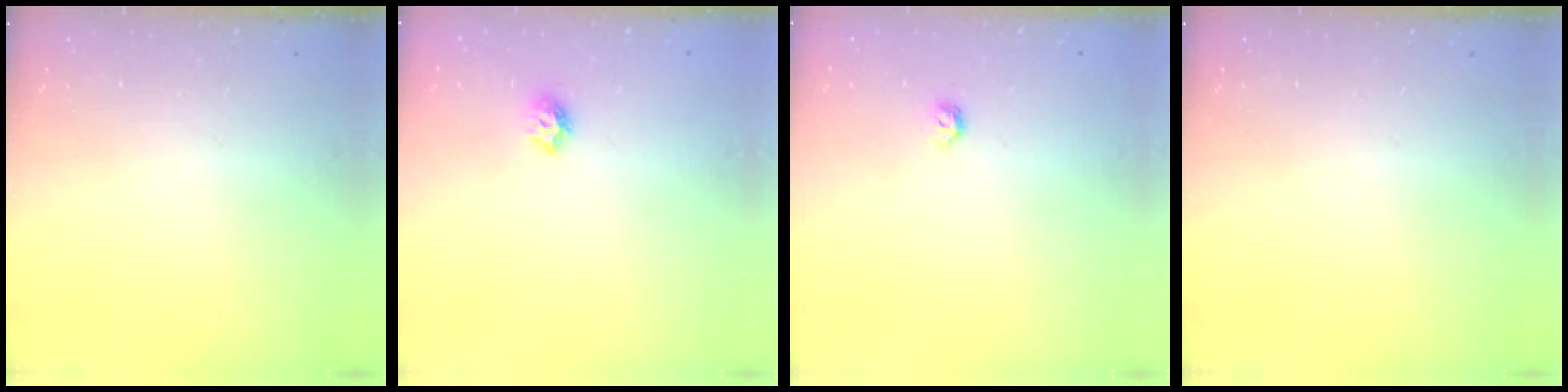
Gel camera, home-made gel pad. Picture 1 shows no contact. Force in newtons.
{"total": 6.0, "press": 5.9, "slide": 0.8}
{"total": 4.0, "press": 3.9, "slide": 0.7}
{"total": 0.0}